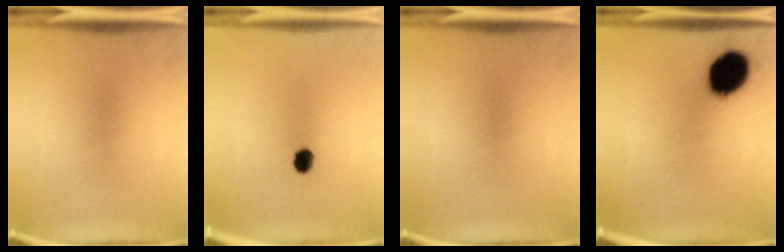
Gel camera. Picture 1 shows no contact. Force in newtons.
{"total": 3.1}
{"total": 0.0}
{"total": 14.5}